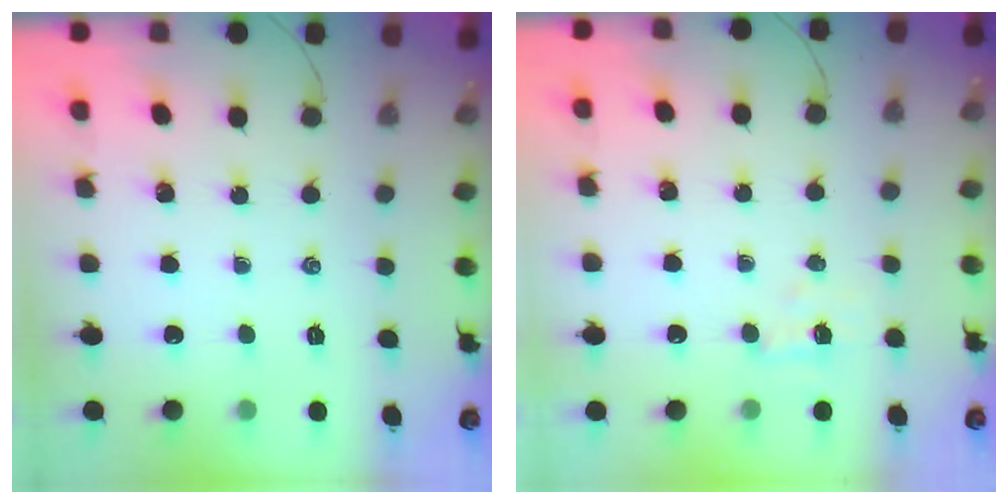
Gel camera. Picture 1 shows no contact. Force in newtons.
{"total": 2.1, "press": 2.0, "slide": 0.7}